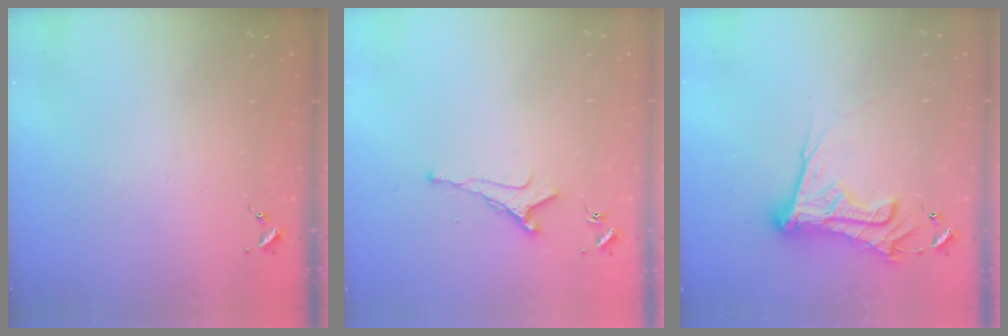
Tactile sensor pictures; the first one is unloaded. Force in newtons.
{"total": 4.7, "press": 4.7, "slide": 0.8}
{"total": 15.5, "press": 15.4, "slide": 1.4}